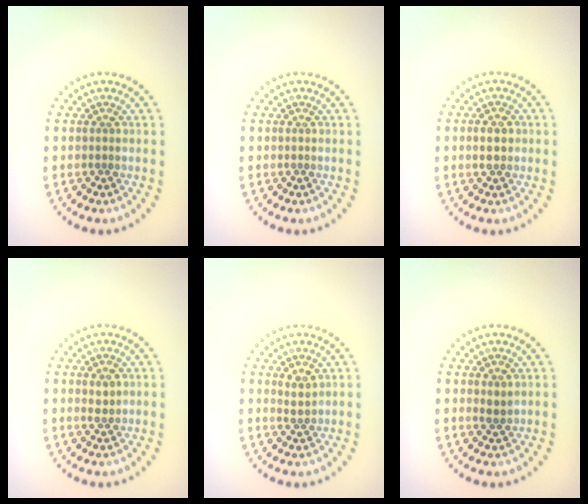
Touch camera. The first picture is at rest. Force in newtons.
{"total": 0.0}
{"total": 1.8, "press": 1.8, "slide": 0.1}
{"total": 1.1, "press": 1.0, "slide": 0.4}
{"total": 1.3, "press": 1.0, "slide": 0.8}
{"total": 0.8, "press": 0.7, "slide": 0.4}